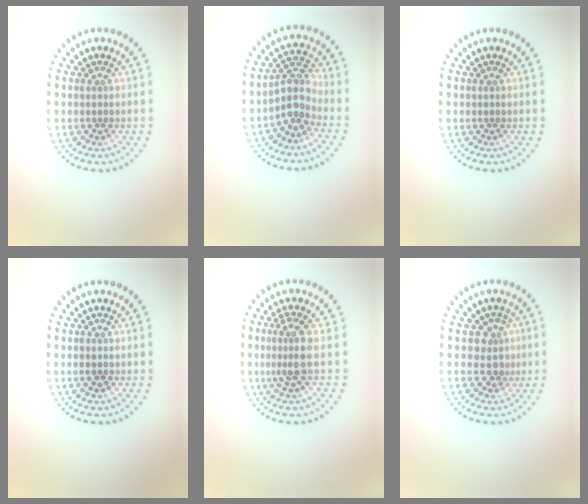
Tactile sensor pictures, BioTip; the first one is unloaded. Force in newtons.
{"total": 2.9, "press": 2.3, "slide": 1.8}
{"total": 0.0}
{"total": 0.9, "press": 0.9, "slide": 0.2}
{"total": 2.6, "press": 2.0, "slide": 1.7}
{"total": 2.2, "press": 1.6, "slide": 1.5}